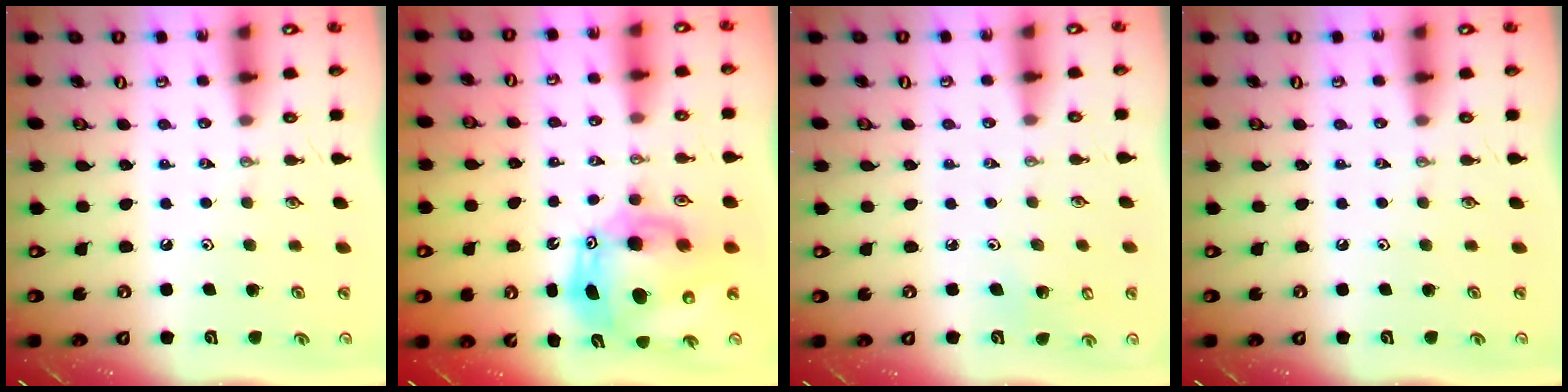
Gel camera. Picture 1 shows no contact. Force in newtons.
{"total": 14.4, "press": 14.2, "slide": 2.3}
{"total": 2.5, "press": 2.4, "slide": 0.6}
{"total": 0.0}